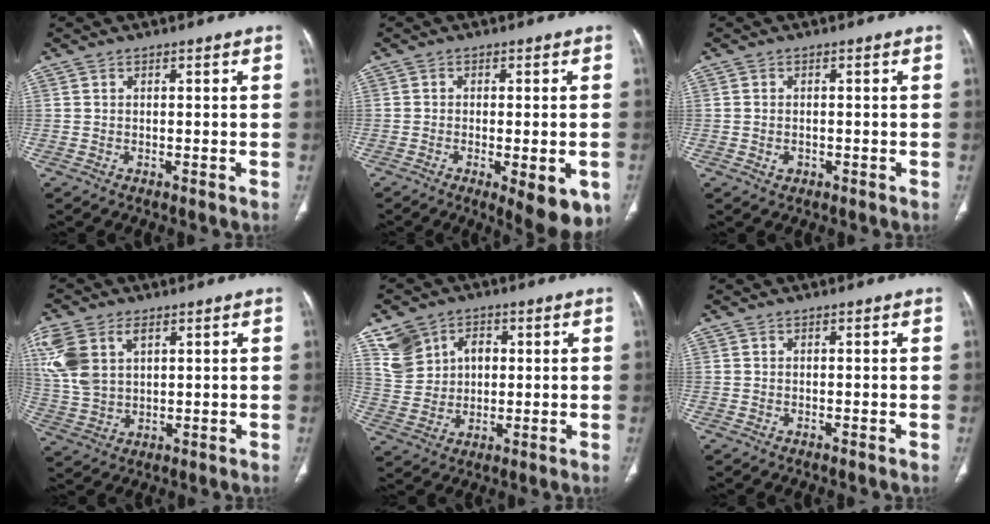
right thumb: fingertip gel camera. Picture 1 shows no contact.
{"total": 10.6, "force": [-4.4, 3.7, 8.9], "torque": [-0.110, -0.006, -0.055]}
{"total": 1.5, "force": [-0.4, 1.1, 0.8], "torque": [-0.014, 0.005, -0.004]}
{"total": 13.1, "force": [5.8, 7.9, 8.7], "torque": [-0.202, -0.005, 0.129]}
{"total": 10.3, "force": [3.7, 8.5, 4.4], "torque": [-0.059, 0.000, 0.080]}
{"total": 0.0}